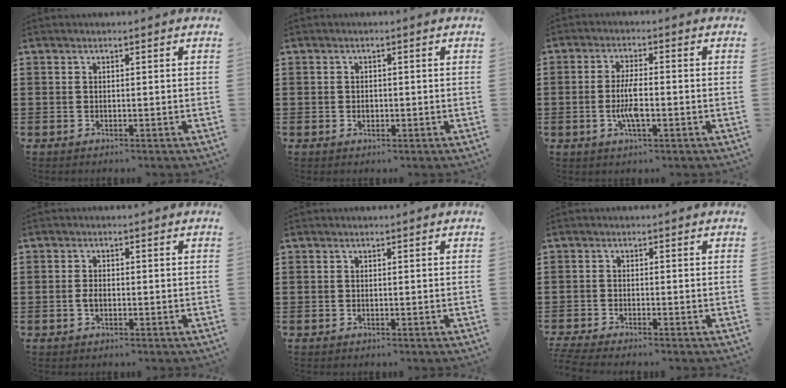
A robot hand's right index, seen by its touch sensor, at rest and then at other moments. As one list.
[{"total": 1.0, "force": [-0.1, 0.7, 0.6], "torque": [-0.014, 0.002, -0.002]}, {"total": 5.0, "force": [-1.2, 1.3, 4.7], "torque": [-0.102, -0.002, -0.029]}, {"total": 1.8, "force": [-0.4, 1.0, 1.5], "torque": [-0.037, -0.001, -0.010]}, {"total": 0.0}, {"total": 1.8, "force": [-1.7, -0.1, 0.5], "torque": [-0.015, -0.004, -0.035]}]